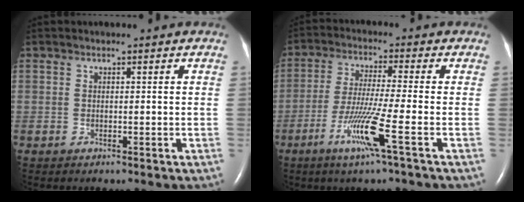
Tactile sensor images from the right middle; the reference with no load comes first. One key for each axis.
{"total": 8.7, "fx": -3.9, "fy": -1.4, "fz": 7.6, "tx": -0.150, "ty": -0.026, "tz": -0.082}